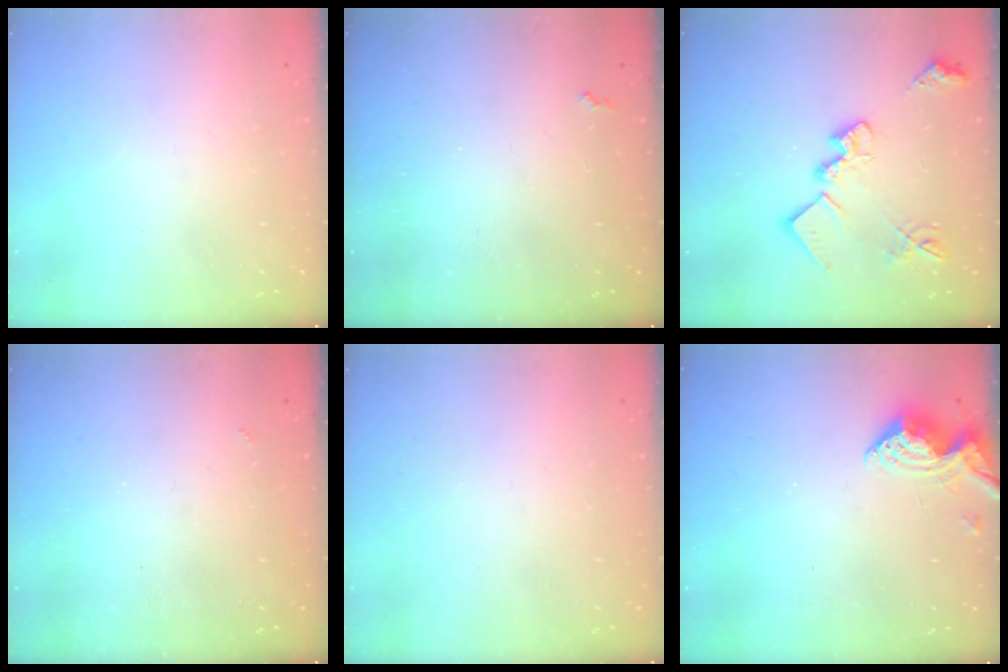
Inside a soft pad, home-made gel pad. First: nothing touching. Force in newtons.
{"total": 2.3, "press": 2.2, "slide": 0.4}
{"total": 17.8, "press": 17.7, "slide": 1.2}
{"total": 2.5, "press": 2.5, "slide": 0.5}
{"total": 0.0}
{"total": 8.8, "press": 8.8, "slide": 0.5}